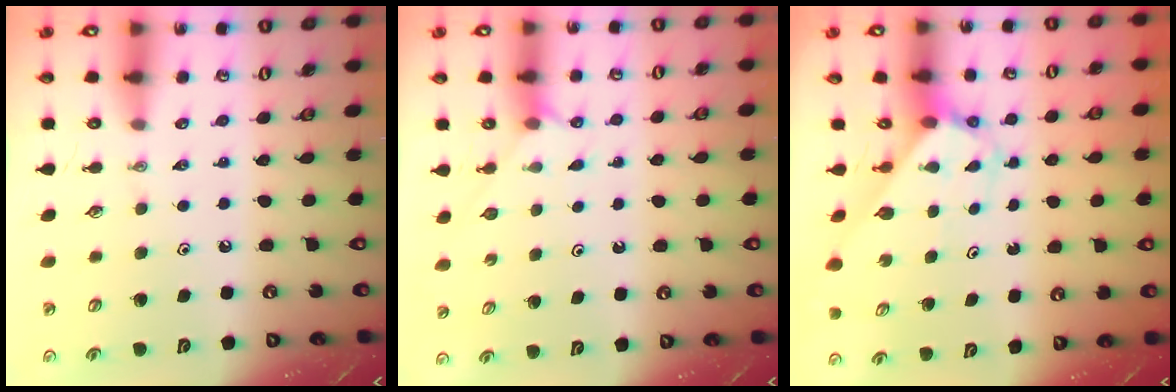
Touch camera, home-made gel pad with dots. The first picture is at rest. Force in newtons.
{"total": 3.2, "press": 3.2, "slide": 0.4}
{"total": 2.6, "press": 2.6, "slide": 0.2}